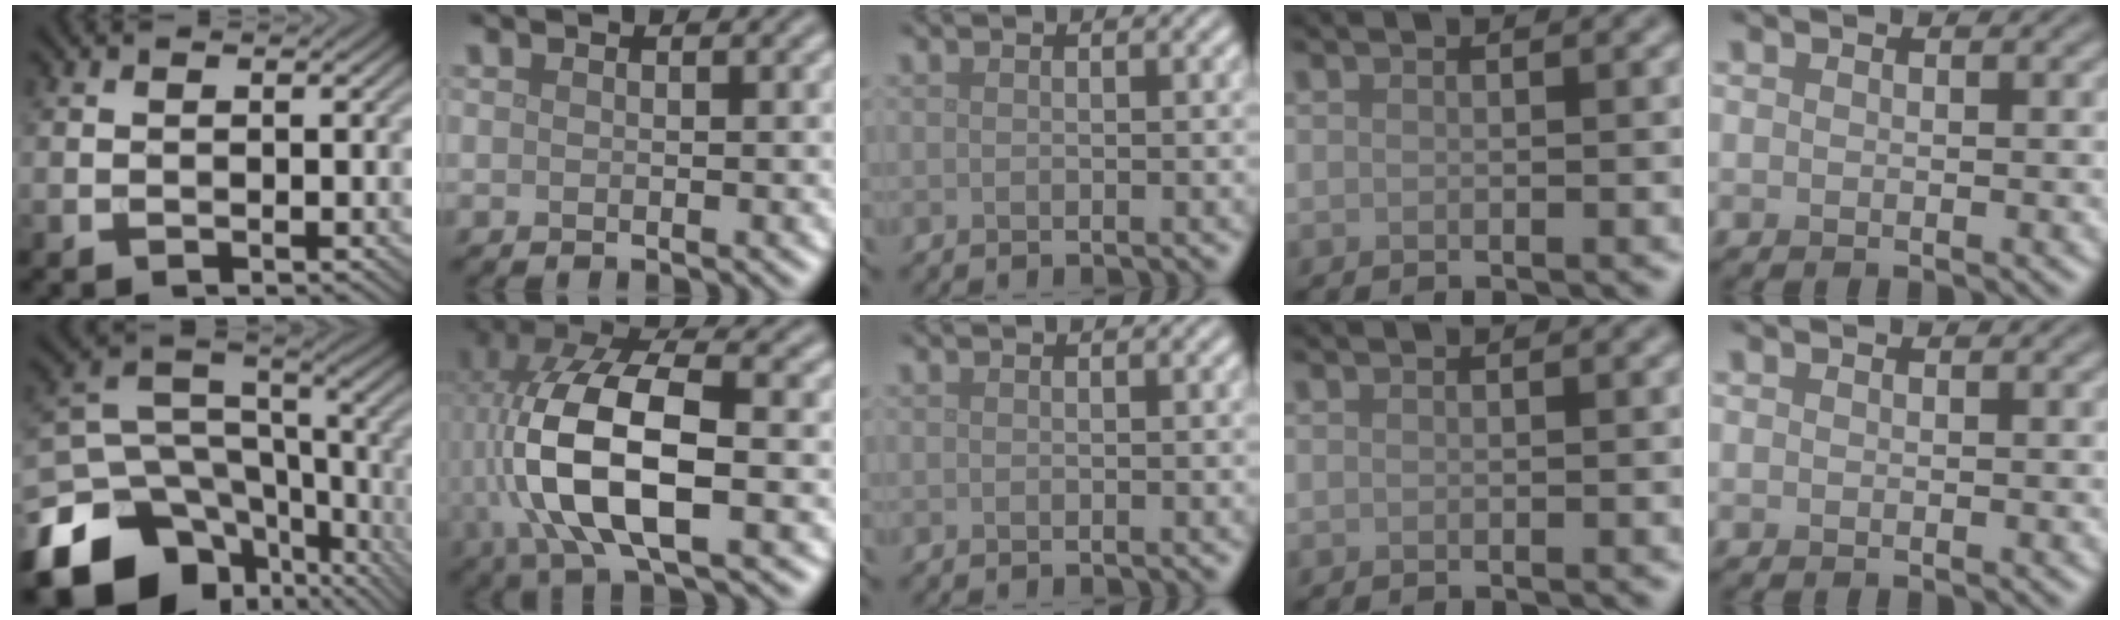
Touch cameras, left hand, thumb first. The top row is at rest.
{"thumb": {"total": 18.3, "force": [-10.0, 12.8, 8.3], "torque": [-0.205, -0.039, -0.140]}, "index": {"total": 11.7, "force": [-1.0, 4.7, 10.7], "torque": [-0.224, 0.006, -0.019]}}